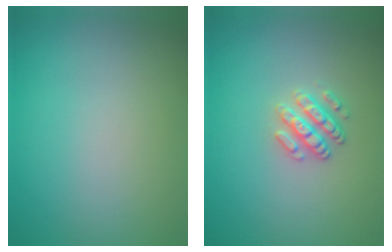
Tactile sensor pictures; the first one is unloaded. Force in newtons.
{"total": 2.5, "press": 2.4, "slide": 0.6}